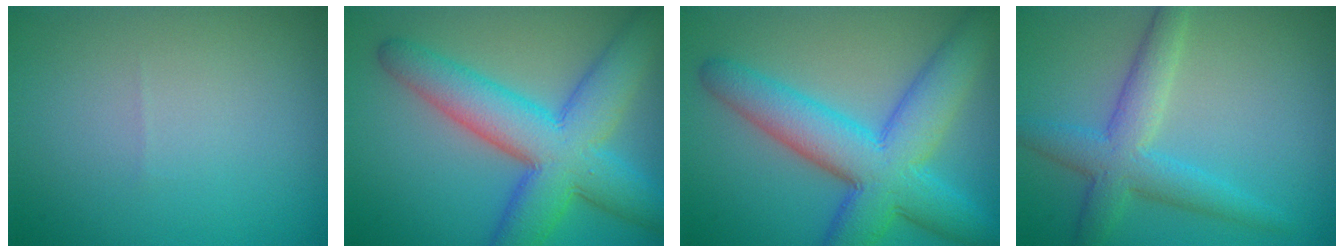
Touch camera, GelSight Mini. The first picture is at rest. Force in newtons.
{"total": 9.6, "press": 9.6, "slide": 0.2}
{"total": 9.3, "press": 9.3, "slide": 0.1}
{"total": 4.6, "press": 4.6, "slide": 0.1}